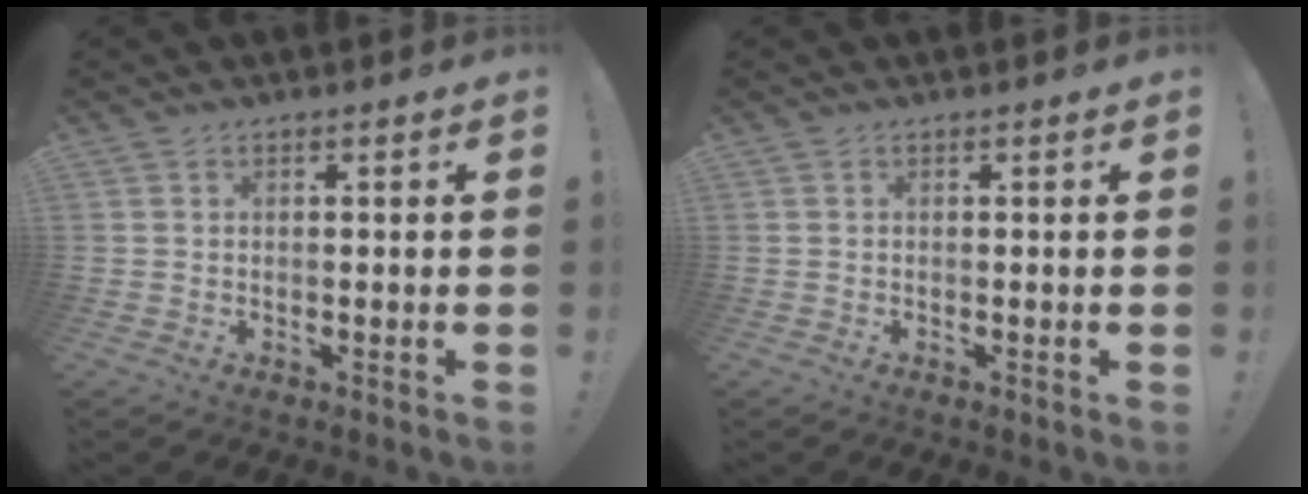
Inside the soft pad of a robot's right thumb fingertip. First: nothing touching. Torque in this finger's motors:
{"motor_torque": [-0.34, 0.04, -0.05, 0.13, 0.00]}